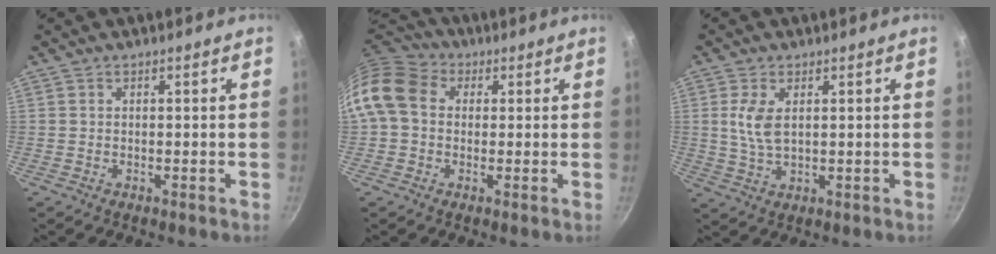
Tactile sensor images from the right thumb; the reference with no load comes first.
{"total": 11.9, "force": [1.5, 9.6, 6.9], "torque": [-0.115, 0.025, 0.009]}
{"total": 5.8, "force": [1.4, 3.0, 4.8], "torque": [-0.098, -0.007, 0.030]}